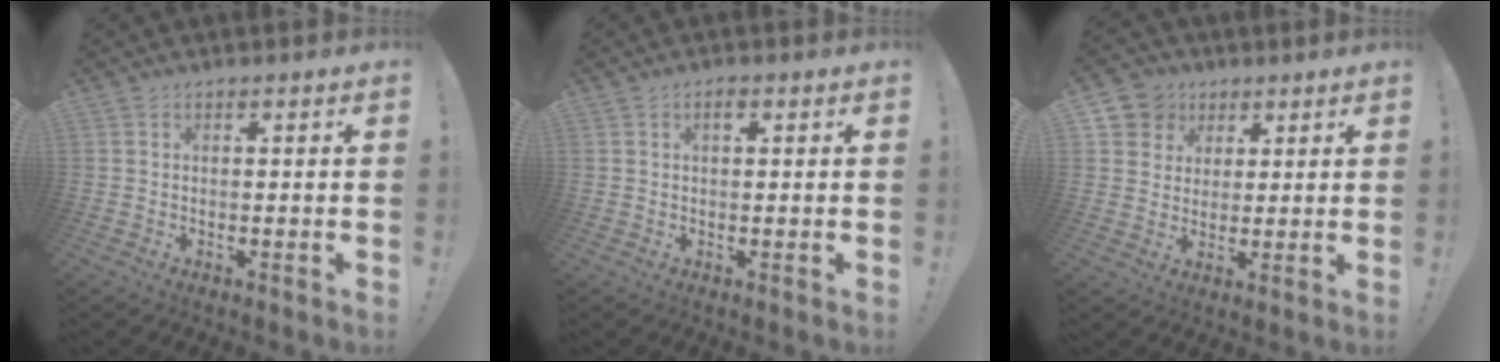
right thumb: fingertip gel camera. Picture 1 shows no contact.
{"total": 1.8, "force": [0.7, 0.7, 1.4], "torque": [-0.021, 0.001, 0.009]}
{"total": 7.6, "force": [3.2, 6.7, 1.3], "torque": [-0.020, -0.019, 0.065]}